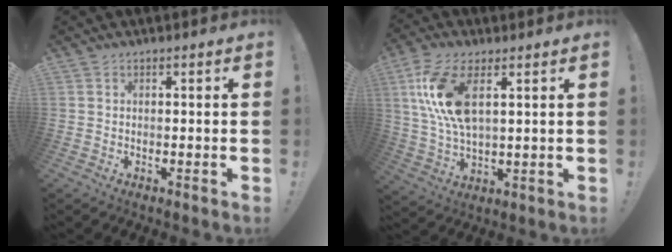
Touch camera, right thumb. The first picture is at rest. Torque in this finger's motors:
{"motor_torque": [0.11, 0.59, 0.57, 0.57, 0.11]}